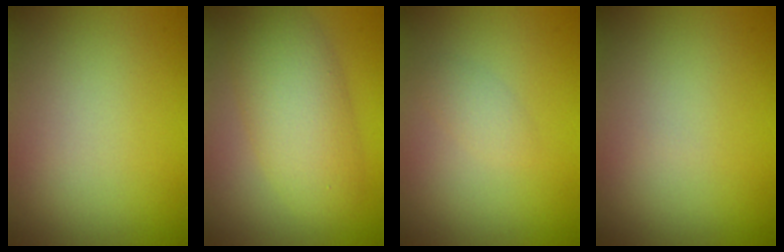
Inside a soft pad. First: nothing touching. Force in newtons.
{"total": 6.6, "press": 6.6, "slide": 0.2}
{"total": 1.2, "press": 1.2, "slide": 0.0}
{"total": 0.0}